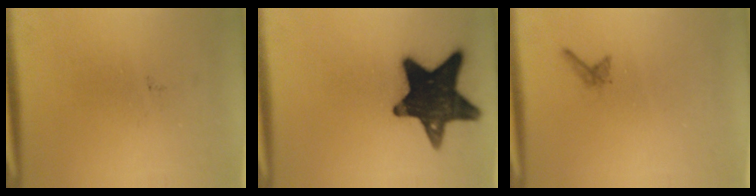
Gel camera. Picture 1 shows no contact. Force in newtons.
{"total": 17.1}
{"total": 0.6}